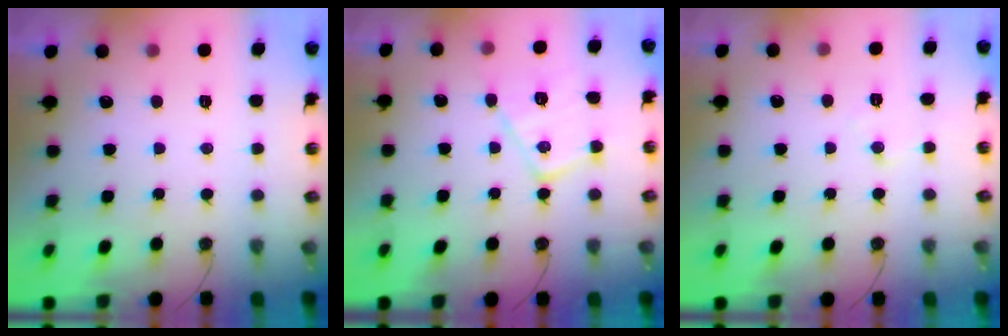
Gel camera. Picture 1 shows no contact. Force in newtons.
{"total": 13.0, "press": 12.9, "slide": 0.6}
{"total": 5.7, "press": 5.7, "slide": 0.6}